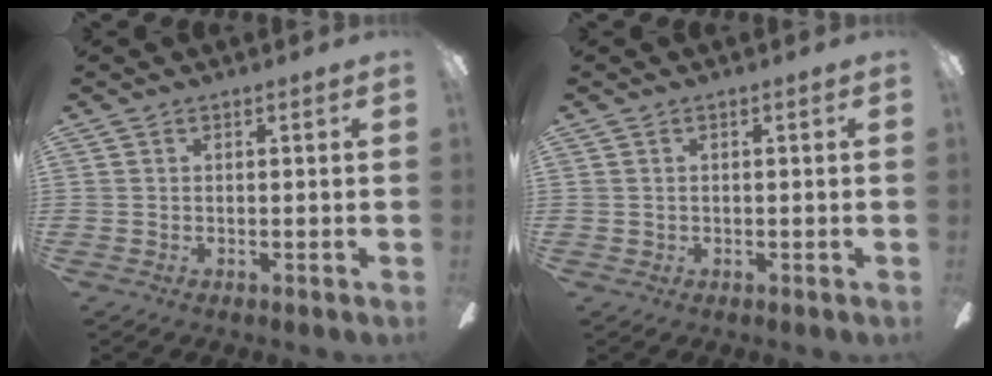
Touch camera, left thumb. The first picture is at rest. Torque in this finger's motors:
{"motor_torque": [-0.22, 0.25, 0.23, -0.06, 0.02]}